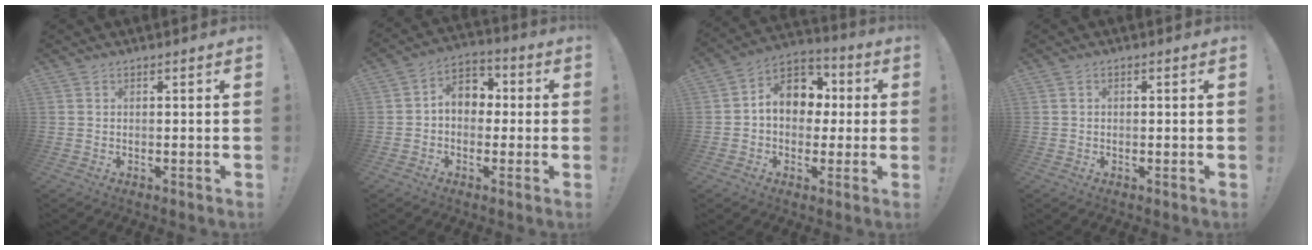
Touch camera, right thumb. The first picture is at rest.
{"total": 8.4, "force": [0.5, 6.6, 5.2], "torque": [-0.090, 0.020, 0.018]}
{"total": 12.3, "force": [1.7, 9.6, 7.5], "torque": [-0.104, 0.012, 0.040]}
{"total": 0.8, "force": [-0.2, 0.5, 0.5], "torque": [-0.015, 0.006, -0.003]}